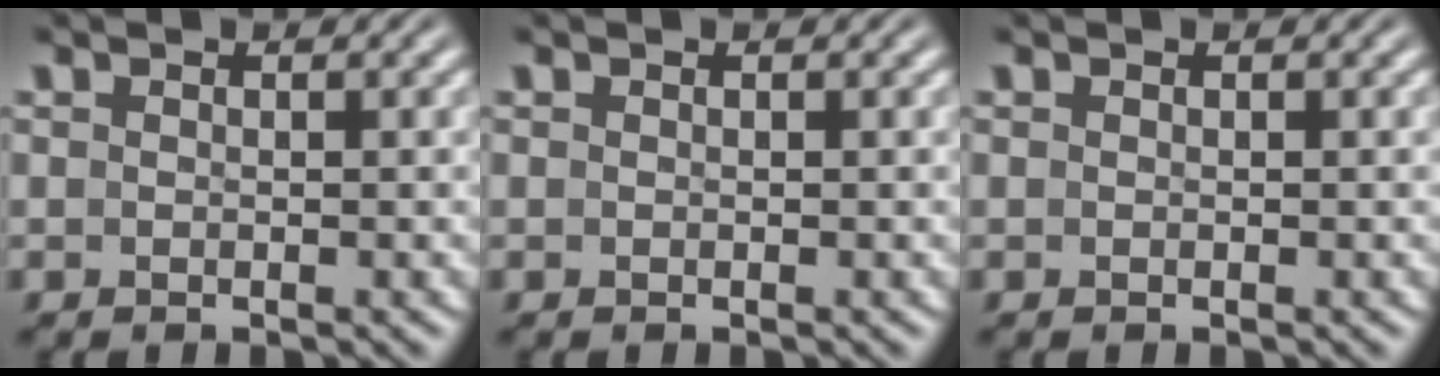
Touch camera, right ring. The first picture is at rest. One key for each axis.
{"total": 0.0}
{"total": 0.0}